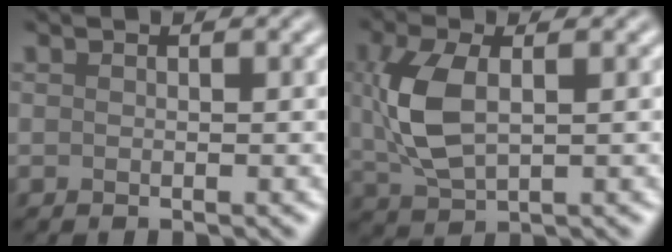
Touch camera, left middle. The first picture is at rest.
{"total": 5.7, "force": [0.9, 3.0, 4.8], "torque": [-0.121, 0.003, 0.023]}